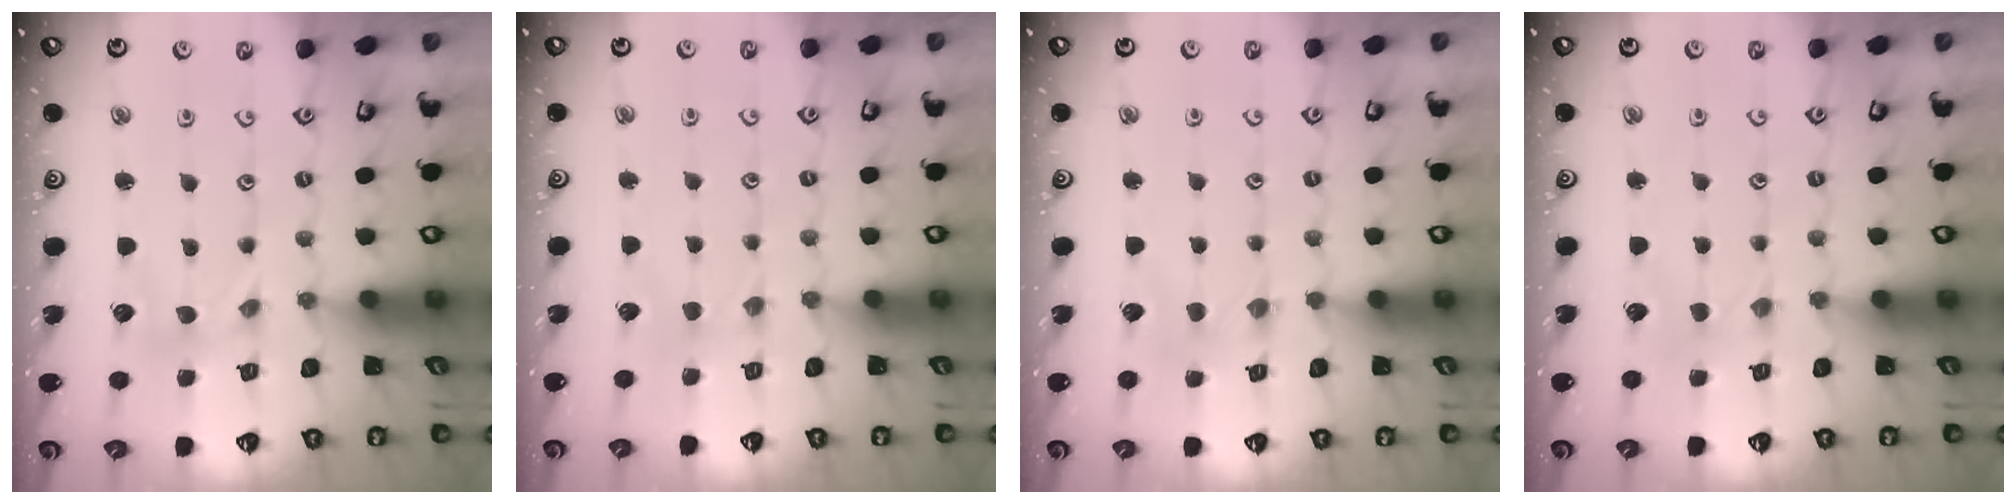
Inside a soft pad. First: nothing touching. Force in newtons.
{"total": 1.0, "press": 1.0, "slide": 0.3}
{"total": 1.2, "press": 1.2, "slide": 0.2}
{"total": 0.0}